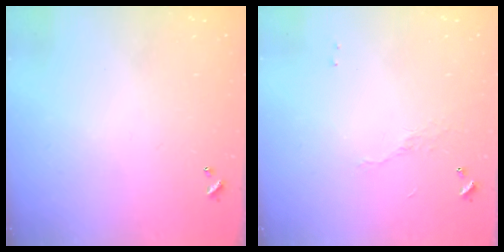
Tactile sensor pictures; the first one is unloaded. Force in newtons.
{"total": 4.3, "press": 4.3, "slide": 0.5}